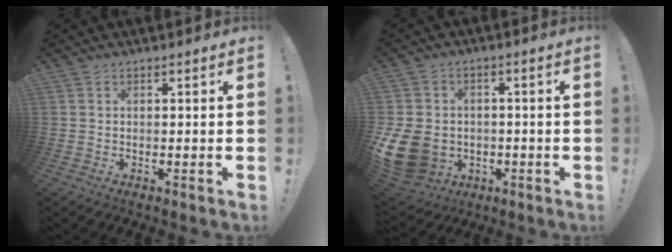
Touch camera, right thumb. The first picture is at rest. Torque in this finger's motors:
{"motor_torque": [1.34, 1.92, 0.79, -0.63, 0.52]}